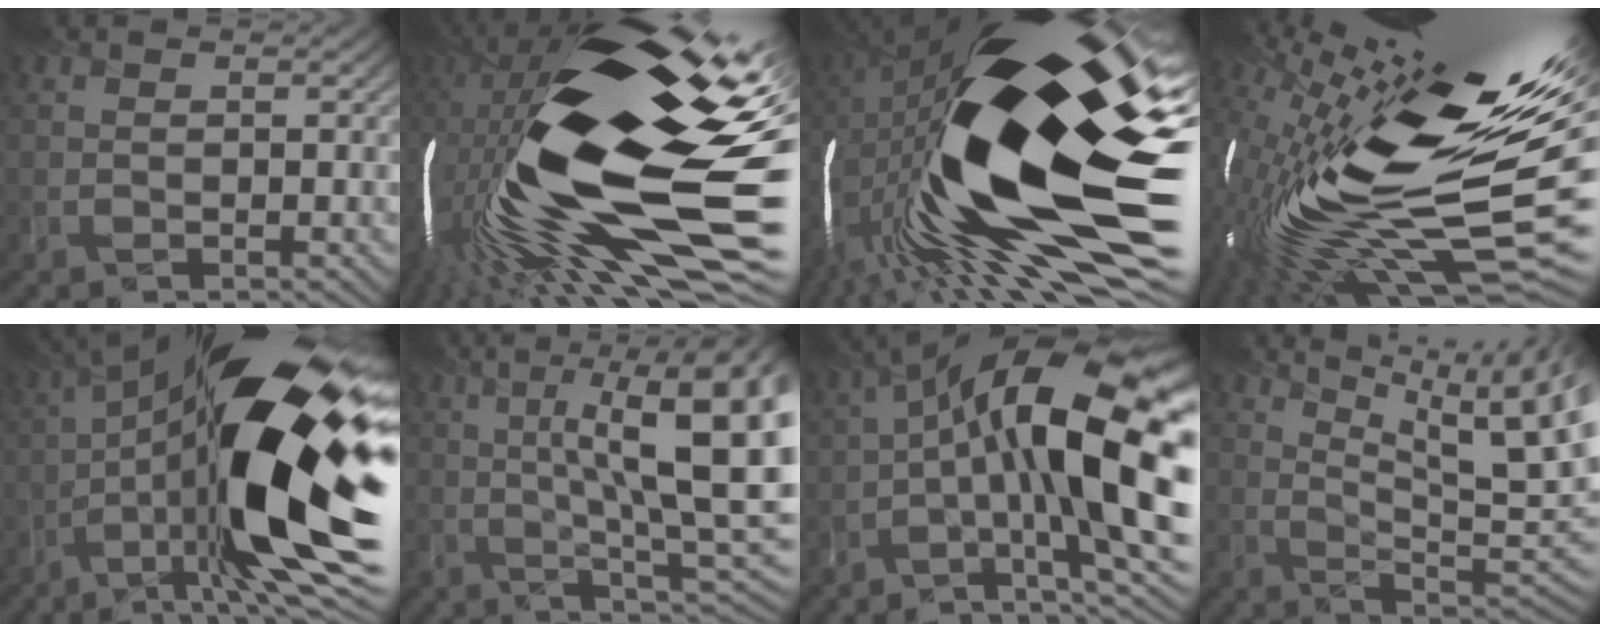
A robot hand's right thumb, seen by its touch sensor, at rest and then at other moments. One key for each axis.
{"total": 23.2, "fx": -1.8, "fy": 8.9, "fz": 21.4, "tx": -0.407, "ty": -0.021, "tz": -0.054}
{"total": 23.4, "fx": 0.3, "fy": 9.9, "fz": 21.2, "tx": -0.395, "ty": -0.061, "tz": -0.007}
{"total": 19.6, "fx": 0.3, "fy": 6.8, "fz": 18.4, "tx": -0.345, "ty": -0.028, "tz": 0.012}
{"total": 22.0, "fx": -1.8, "fy": 6.9, "fz": 20.8, "tx": -0.354, "ty": 0.004, "tz": -0.041}
{"total": 16.7, "fx": 3.1, "fy": 5.2, "fz": 15.5, "tx": -0.218, "ty": 0.021, "tz": 0.057}
{"total": 19.3, "fx": -0.8, "fy": 6.5, "fz": 18.2, "tx": -0.298, "ty": 0.022, "tz": -0.019}
{"total": 18.4, "fx": 8.8, "fy": 5.9, "fz": 15.0, "tx": -0.212, "ty": 0.030, "tz": 0.143}